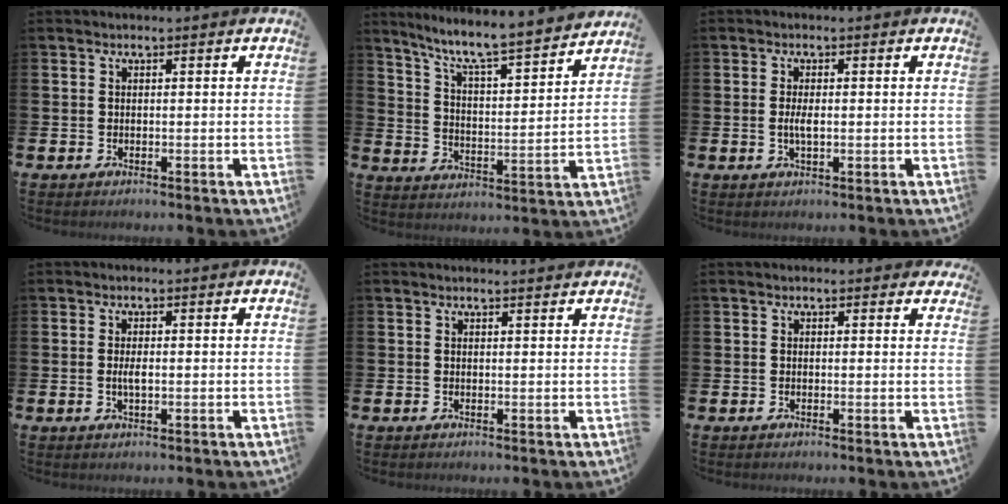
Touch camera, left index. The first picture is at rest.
{"total": 8.3, "force": [7.6, 0.5, 3.3], "torque": [-0.093, -0.058, 0.126]}
{"total": 2.2, "force": [-0.1, 0.8, 2.1], "torque": [-0.038, 0.002, -0.003]}
{"total": 1.8, "force": [-0.1, 0.6, 1.7], "torque": [-0.033, 0.002, -0.003]}
{"total": 1.1, "force": [1.1, -0.1, 0.1], "torque": [0.006, -0.006, 0.018]}
{"total": 0.7, "force": [0.5, 0.4, 0.1], "torque": [-0.003, 0.007, 0.009]}